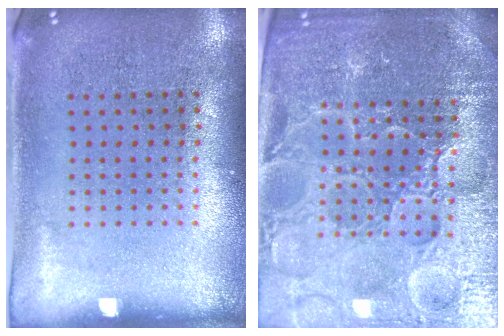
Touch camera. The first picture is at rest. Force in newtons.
{"total": 5.4, "press": 5.0, "slide": 2.1}